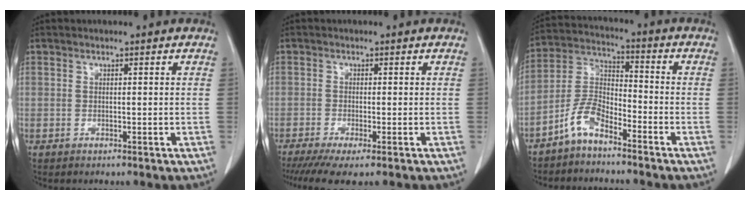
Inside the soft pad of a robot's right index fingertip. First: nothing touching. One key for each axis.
{"total": 6.0, "fx": -4.4, "fy": 0.6, "fz": 4.0, "tx": -0.059, "ty": -0.014, "tz": -0.071}
{"total": 6.6, "fx": -4.9, "fy": 2.2, "fz": 4.0, "tx": -0.095, "ty": 0.007, "tz": -0.103}